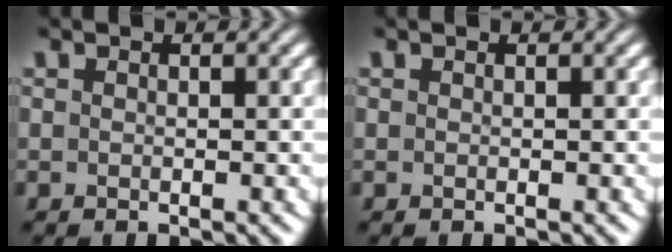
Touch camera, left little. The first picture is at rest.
{"total": 0.0}